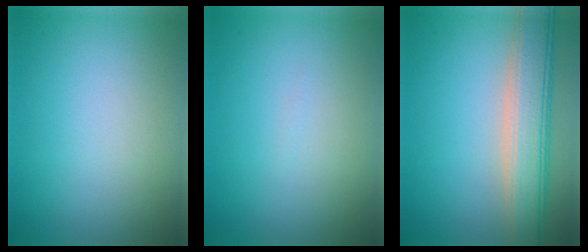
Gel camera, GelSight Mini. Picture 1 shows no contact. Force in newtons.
{"total": 0.0}
{"total": 6.3, "press": 6.3, "slide": 0.4}